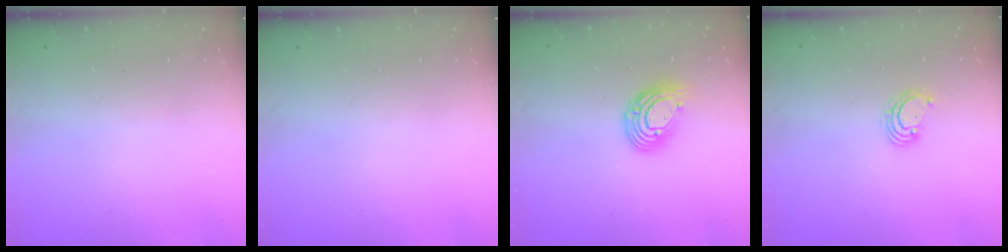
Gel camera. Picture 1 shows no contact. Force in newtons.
{"total": 0.0}
{"total": 10.7, "press": 10.7, "slide": 0.8}
{"total": 3.8, "press": 3.8, "slide": 0.2}